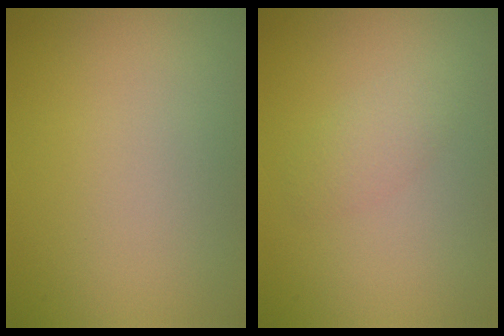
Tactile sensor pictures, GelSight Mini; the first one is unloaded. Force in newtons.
{"total": 1.6, "press": 1.6, "slide": 0.1}